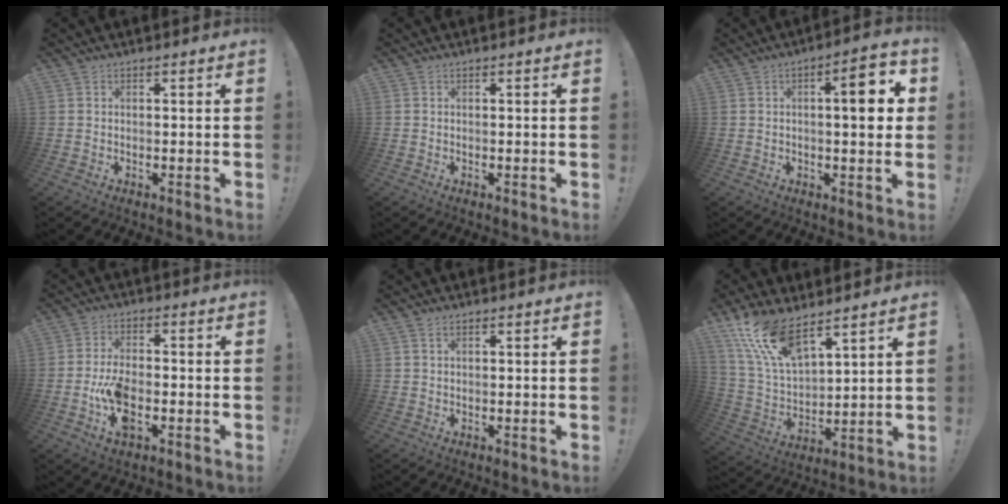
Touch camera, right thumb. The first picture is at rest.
{"total": 0.0}
{"total": 8.9, "force": [1.3, 2.4, 8.5], "torque": [-0.107, -0.002, 0.012]}
{"total": 9.8, "force": [-3.1, 5.2, 7.7], "torque": [-0.145, 0.000, -0.054]}
{"total": 1.2, "force": [0.8, 0.4, 0.9], "torque": [-0.012, -0.003, 0.014]}
{"total": 15.3, "force": [11.5, 5.3, 8.6], "torque": [-0.182, -0.075, 0.214]}